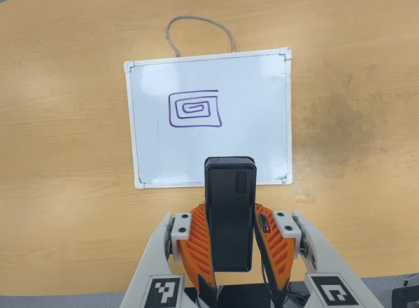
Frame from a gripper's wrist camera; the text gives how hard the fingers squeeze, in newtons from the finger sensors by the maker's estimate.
{"total": 5.7, "left": 4.2, "right": 7.3}